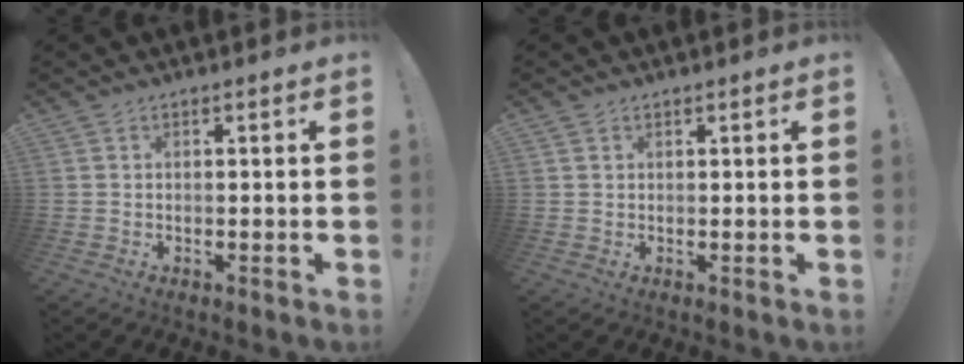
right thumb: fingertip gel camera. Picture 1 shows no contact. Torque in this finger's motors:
{"motor_torque": [0.00, -0.08, 0.14, -0.15, 0.03]}